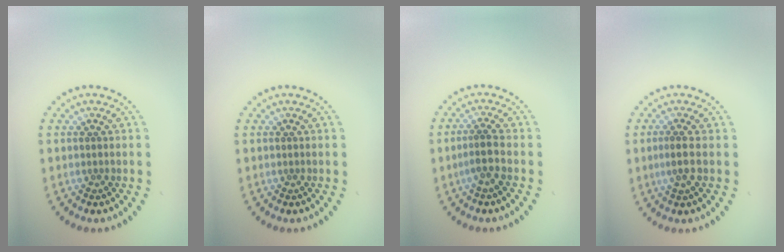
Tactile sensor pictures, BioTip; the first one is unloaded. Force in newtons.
{"total": 0.0}
{"total": 1.9, "press": 1.4, "slide": 1.2}
{"total": 1.6, "press": 1.4, "slide": 0.7}